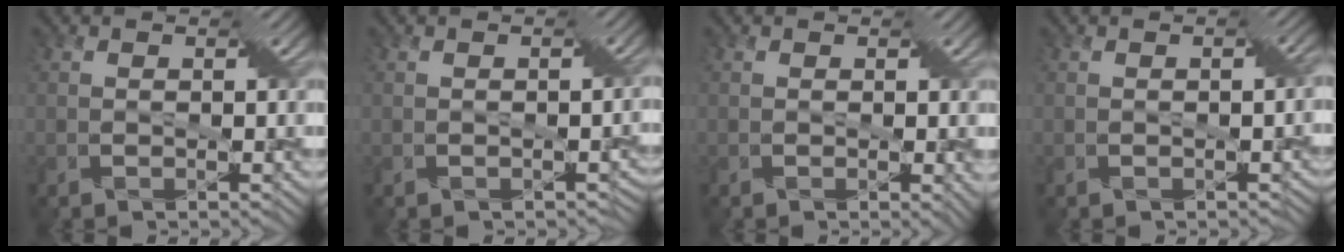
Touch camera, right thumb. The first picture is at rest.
{"total": 1.9, "force": [-0.5, 1.3, 1.3], "torque": [-0.005, -0.009, -0.005]}
{"total": 2.1, "force": [0.1, 1.1, 1.7], "torque": [-0.016, -0.006, 0.005]}
{"total": 1.8, "force": [-0.4, 1.2, 1.2], "torque": [-0.008, -0.008, -0.006]}